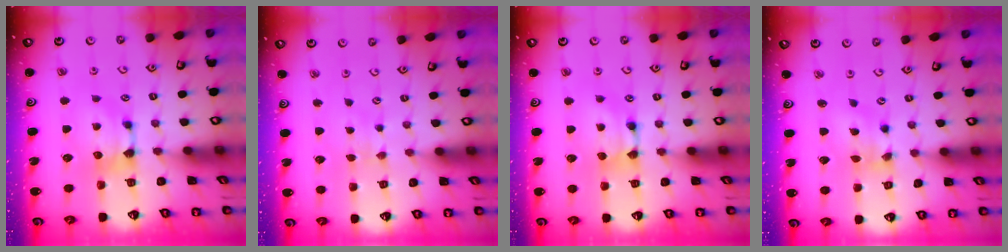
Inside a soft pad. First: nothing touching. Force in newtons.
{"total": 2.8, "press": 2.8, "slide": 0.2}
{"total": 1.8, "press": 1.8, "slide": 0.1}
{"total": 1.4, "press": 0.4, "slide": 1.4}